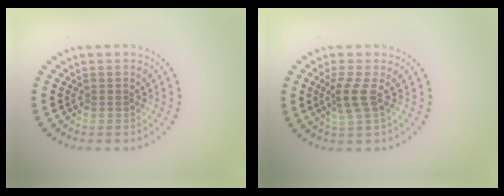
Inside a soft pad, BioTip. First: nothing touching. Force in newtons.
{"total": 2.3, "press": 1.9, "slide": 1.3}